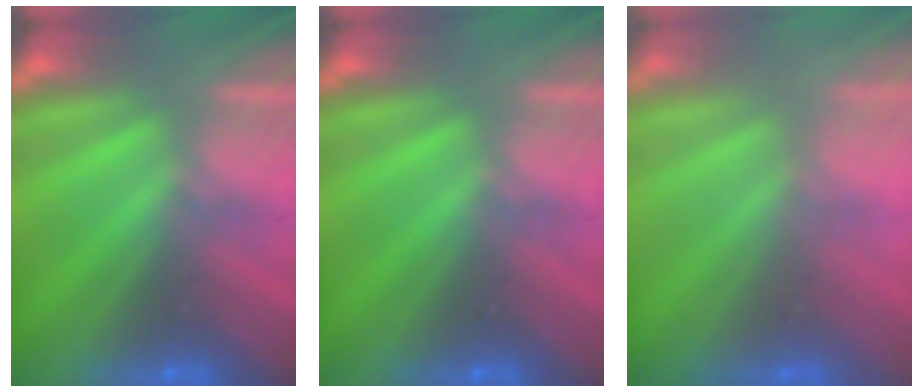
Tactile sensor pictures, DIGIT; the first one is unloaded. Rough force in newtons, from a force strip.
{"total": 0.0}
{"total": 2.7}